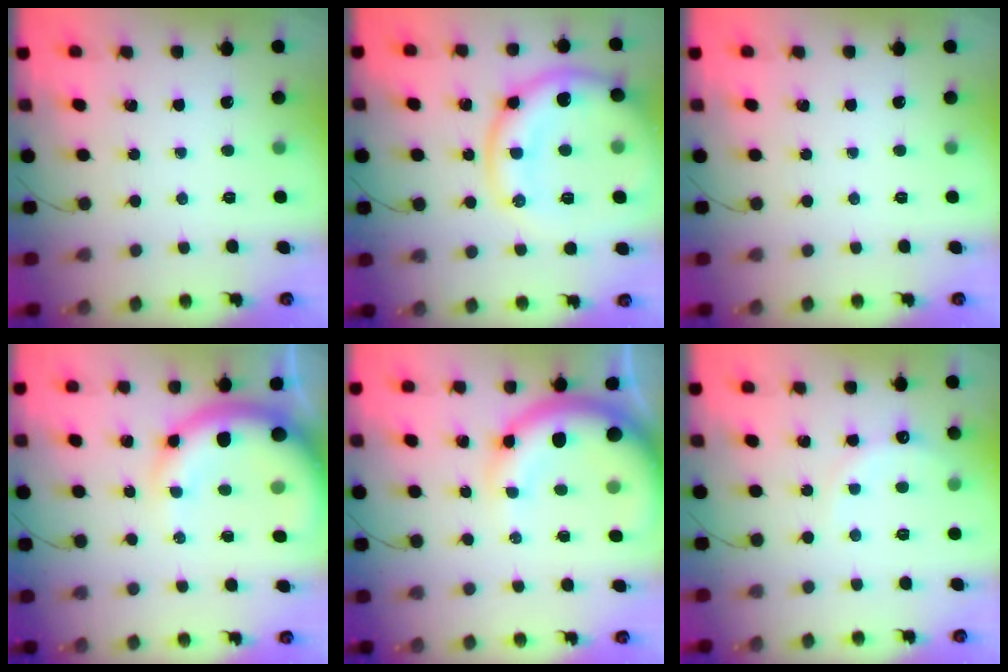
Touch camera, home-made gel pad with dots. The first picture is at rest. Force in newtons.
{"total": 17.7, "press": 17.6, "slide": 1.6}
{"total": 0.0}
{"total": 15.3, "press": 14.9, "slide": 3.5}
{"total": 12.2, "press": 11.9, "slide": 2.7}
{"total": 6.5, "press": 6.3, "slide": 1.4}